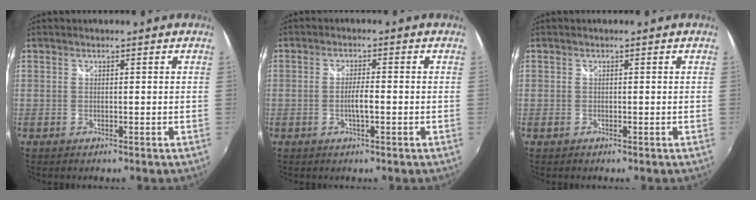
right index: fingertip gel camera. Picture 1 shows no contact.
{"total": 2.9, "force": [-0.9, 0.4, 2.8], "torque": [-0.051, -0.002, -0.017]}
{"total": 0.7, "force": [-0.4, 0.6, 0.1], "torque": [-0.003, -0.001, -0.007]}